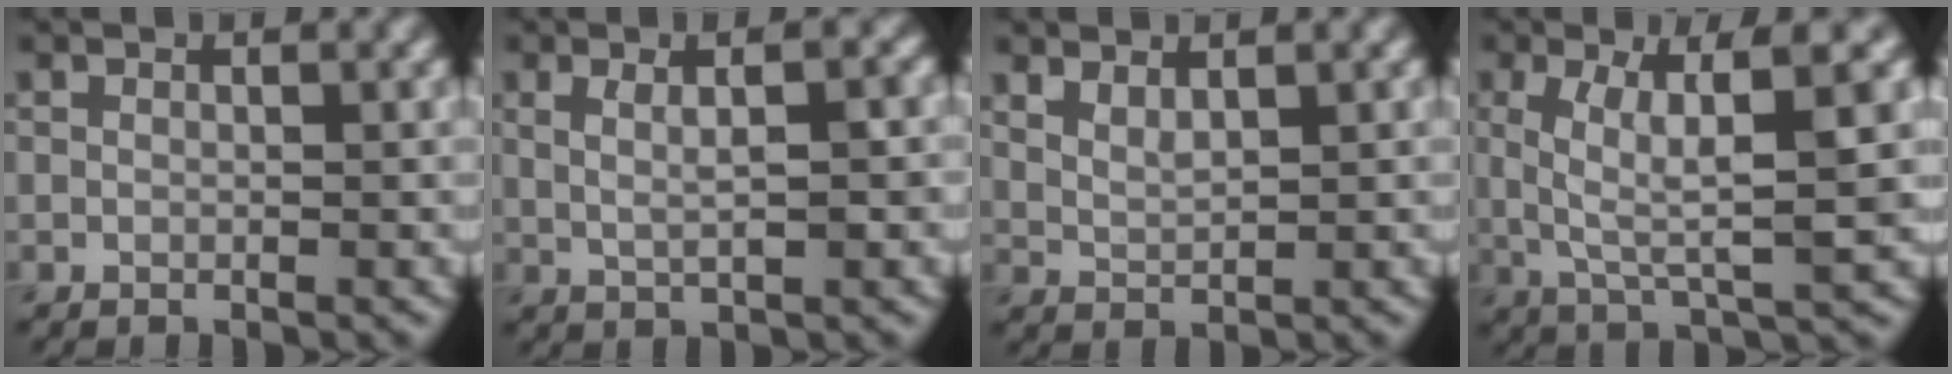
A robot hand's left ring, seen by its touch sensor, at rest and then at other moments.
{"total": 3.4, "force": [0.9, 1.0, 3.1], "torque": [-0.042, -0.003, 0.011]}
{"total": 1.8, "force": [1.4, 0.6, 1.0], "torque": [-0.024, -0.003, 0.032]}
{"total": 6.5, "force": [1.1, 1.3, 6.2], "torque": [-0.116, 0.002, 0.023]}